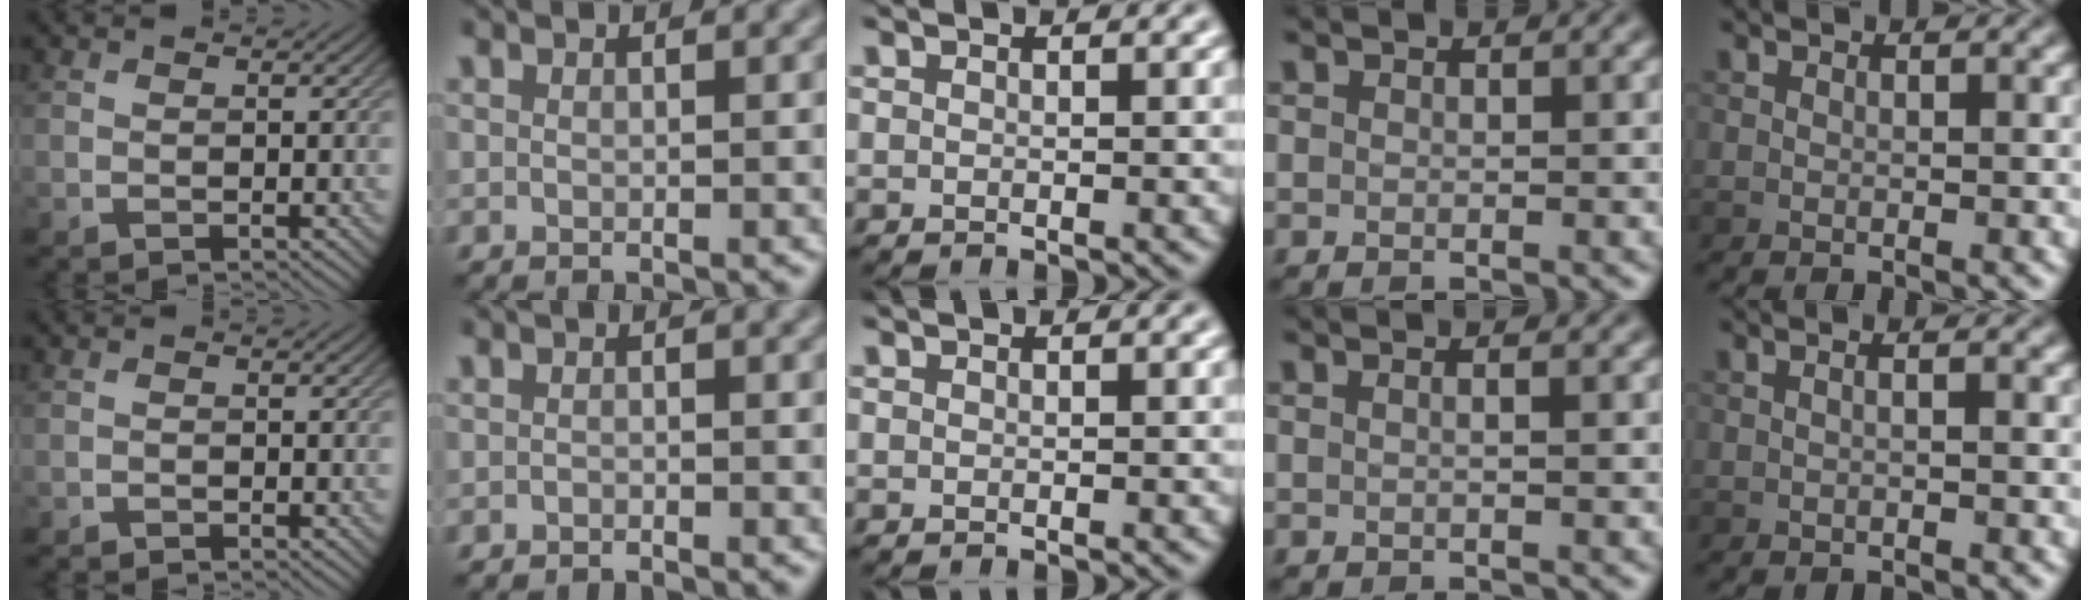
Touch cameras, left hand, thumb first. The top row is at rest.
{"thumb": {"total": 0.6, "force": [-0.6, -0.1, -0.1], "torque": [0.002, 0.000, -0.015]}, "index": {"total": 1.2, "force": [-1.1, -0.3, -0.2], "torque": [0.008, 0.001, -0.016]}, "ring": {"total": 1.9, "force": [0.6, 1.0, 1.5], "torque": [-0.007, 0.007, -0.022]}, "little": {"total": 0.8, "force": [0.1, 0.2, 0.8], "torque": [-0.008, -0.005, -0.006]}}